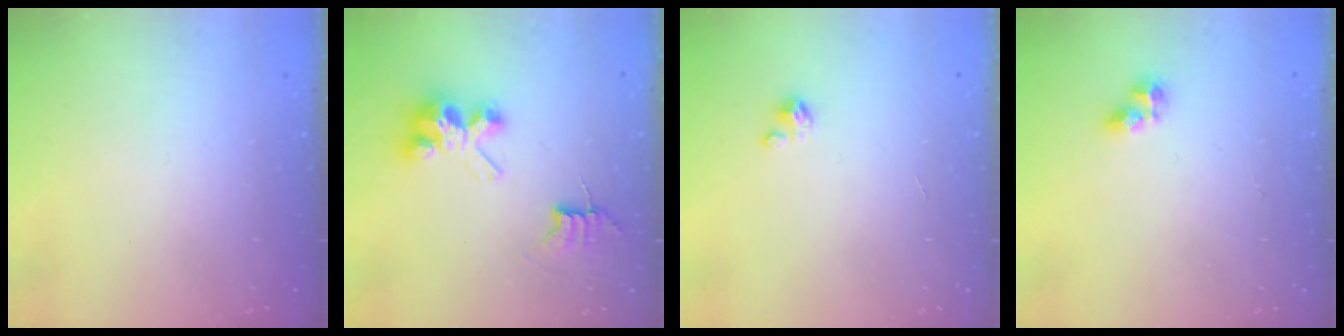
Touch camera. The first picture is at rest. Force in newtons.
{"total": 7.3, "press": 7.3, "slide": 0.6}
{"total": 2.0, "press": 1.9, "slide": 0.3}
{"total": 6.7, "press": 6.7, "slide": 0.8}